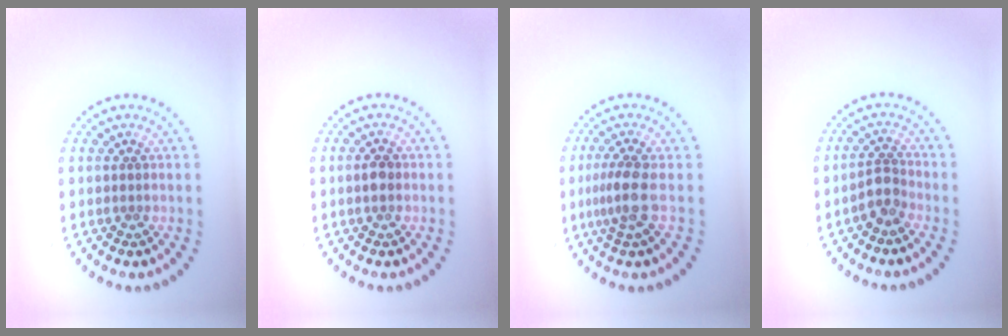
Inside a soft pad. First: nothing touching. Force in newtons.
{"total": 1.3, "press": 1.3, "slide": 0.1}
{"total": 2.7, "press": 2.1, "slide": 1.7}
{"total": 2.1, "press": 1.7, "slide": 1.2}